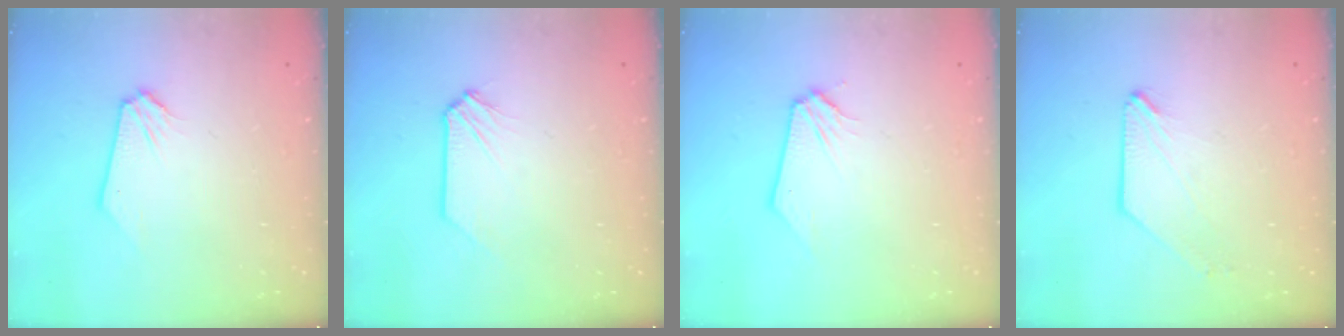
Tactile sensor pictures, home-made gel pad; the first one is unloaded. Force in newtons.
{"total": 0.0}
{"total": 0.0}
{"total": 0.7, "press": 0.7, "slide": 0.1}